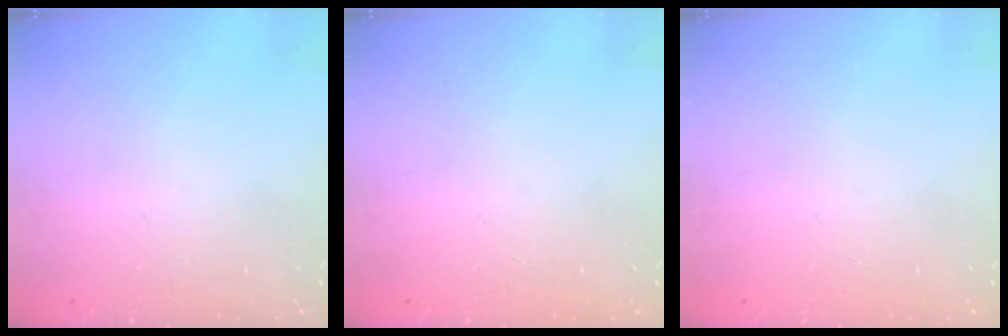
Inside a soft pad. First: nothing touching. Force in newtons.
{"total": 0.0}
{"total": 0.0}